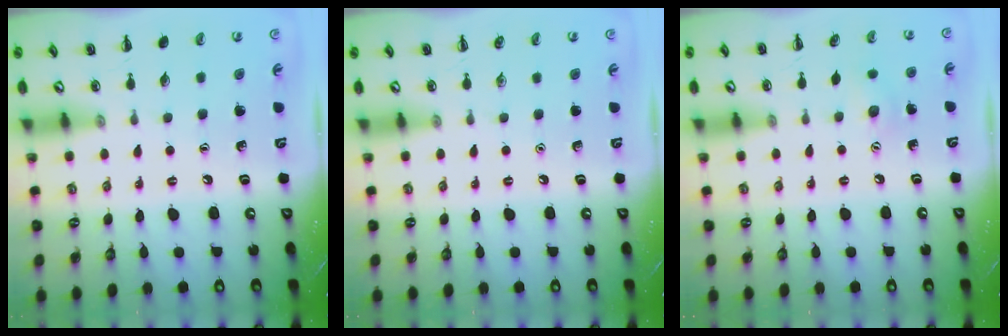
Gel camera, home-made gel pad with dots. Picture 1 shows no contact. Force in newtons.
{"total": 0.0}
{"total": 6.5, "press": 6.4, "slide": 1.1}